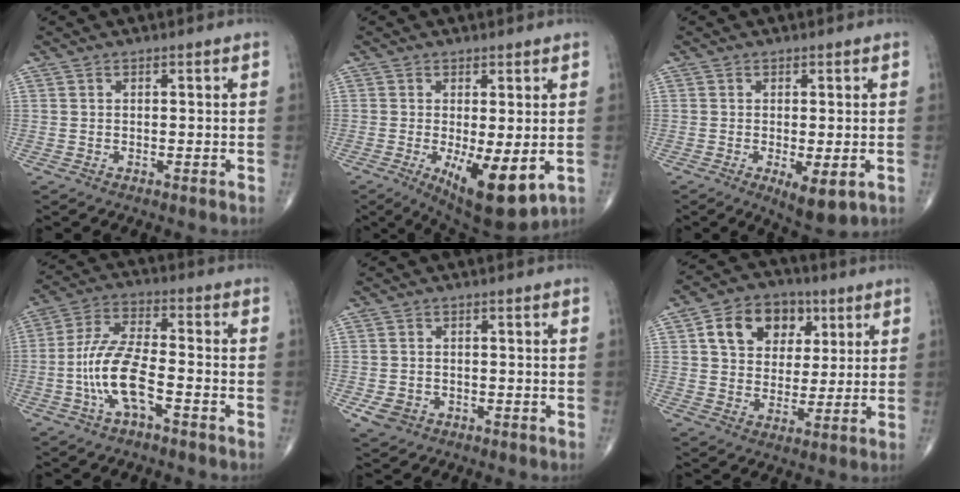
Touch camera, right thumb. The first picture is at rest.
{"total": 10.9, "force": [-2.5, 3.9, 9.9], "torque": [-0.151, -0.027, -0.026]}
{"total": 5.6, "force": [-1.6, 2.0, 4.9], "torque": [-0.077, -0.017, -0.018]}
{"total": 11.4, "force": [-3.9, 4.2, 9.8], "torque": [-0.208, 0.037, -0.077]}
{"total": 3.8, "force": [-1.5, 3.0, 1.6], "torque": [-0.028, 0.003, -0.019]}
{"total": 12.8, "force": [4.6, 9.6, 7.0], "torque": [-0.079, -0.004, 0.074]}